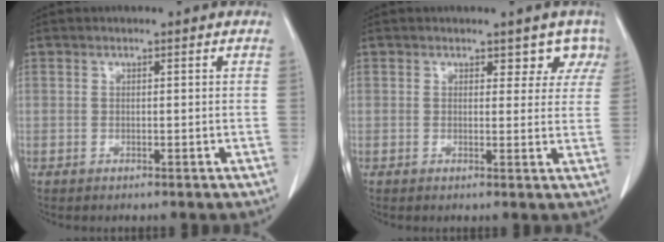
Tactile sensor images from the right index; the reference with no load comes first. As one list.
[{"total": 3.9, "force": [3.0, 2.4, 0.6], "torque": [0.019, -0.005, 0.018]}]